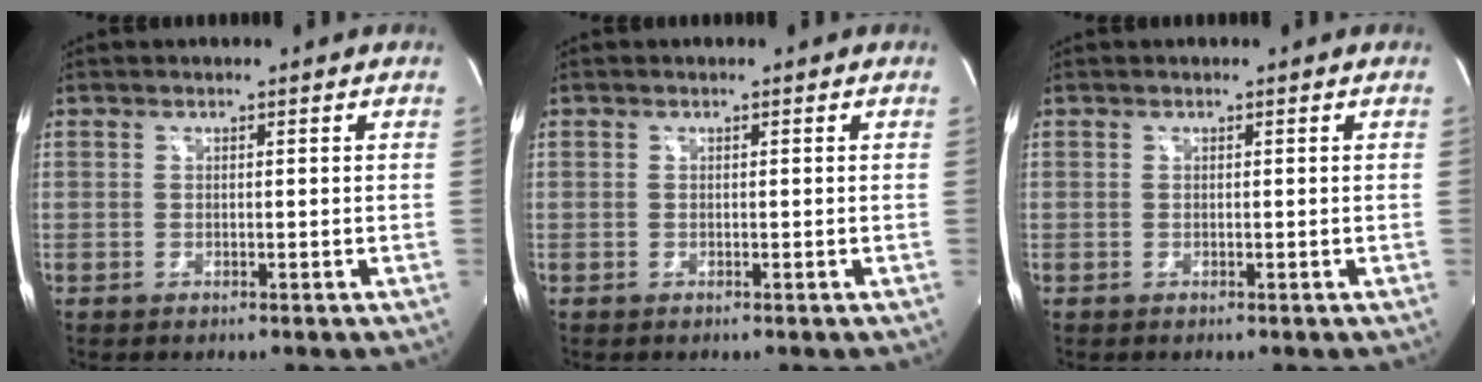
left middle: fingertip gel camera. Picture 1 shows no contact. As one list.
[{"total": 0.0}, {"total": 0.0}]